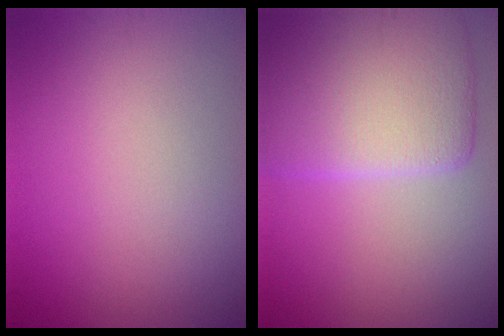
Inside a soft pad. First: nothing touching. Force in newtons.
{"total": 10.1, "press": 10.1, "slide": 0.5}